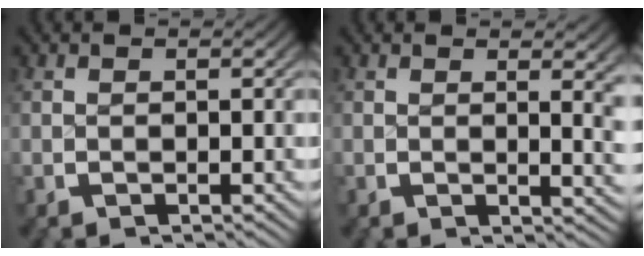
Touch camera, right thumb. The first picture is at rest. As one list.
[{"total": 2.5, "force": [0.9, 0.4, 2.3], "torque": [-0.025, -0.008, 0.013]}]